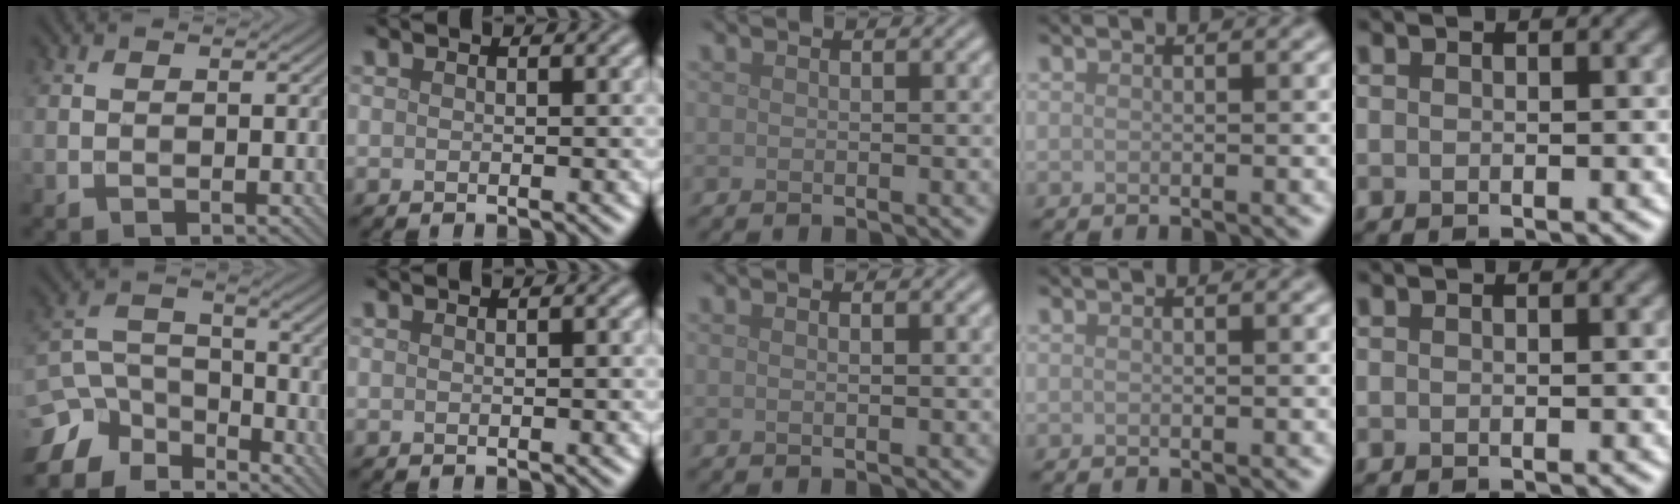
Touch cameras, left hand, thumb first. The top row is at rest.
{"thumb": {"total": 10.8, "force": [-8.4, 5.9, 3.4], "torque": [-0.094, -0.003, -0.151]}, "index": {"total": 1.4, "force": [0.3, 0.6, 1.2], "torque": [-0.008, -0.001, -0.002]}, "middle": {"total": 0.5, "force": [0.1, 0.2, 0.5], "torque": [-0.007, 0.000, -0.002]}}